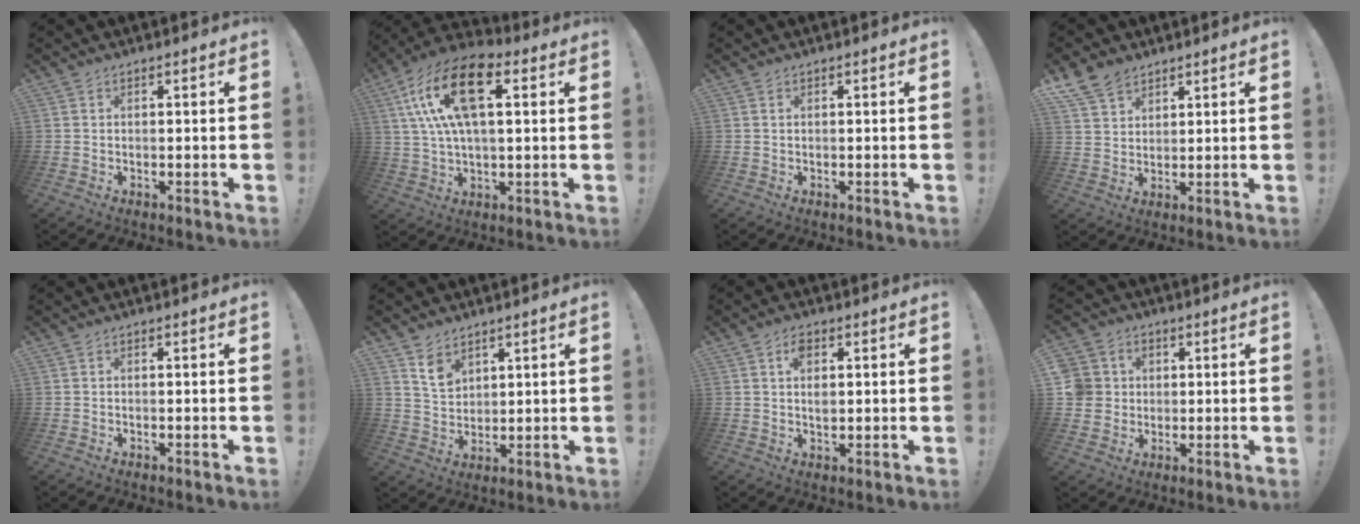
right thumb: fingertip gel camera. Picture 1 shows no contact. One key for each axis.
{"total": 18.0, "fx": 6.3, "fy": 8.7, "fz": 14.5, "tx": -0.267, "ty": 0.004, "tz": 0.106}
{"total": 0.0}
{"total": 8.3, "fx": 6.1, "fy": 5.0, "fz": 2.8, "tx": -0.055, "ty": -0.031, "tz": 0.121}
{"total": 0.0}
{"total": 7.1, "fx": 4.7, "fy": 4.9, "fz": 2.2, "tx": -0.029, "ty": -0.031, "tz": 0.089}
{"total": 3.9, "fx": 1.2, "fy": 2.1, "fz": 3.0, "tx": -0.040, "ty": -0.003, "tz": 0.016}
{"total": 7.7, "fx": 1.1, "fy": 7.4, "fz": 2.1, "tx": -0.047, "ty": 0.003, "tz": 0.027}